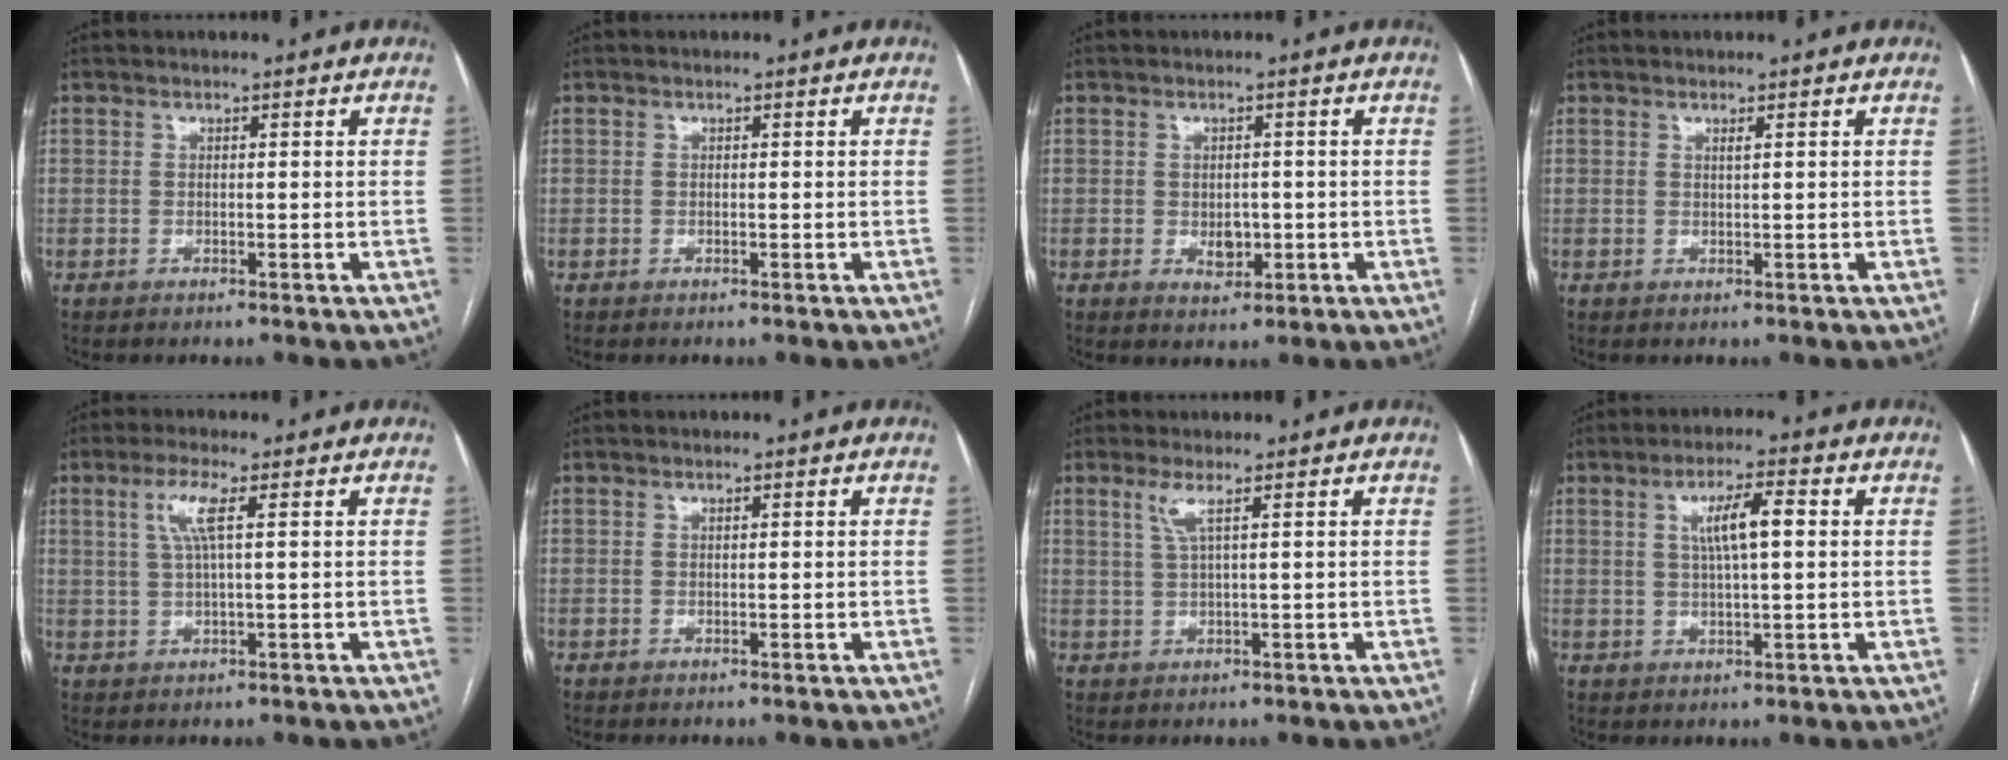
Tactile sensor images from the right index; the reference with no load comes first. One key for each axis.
{"total": 0.0}
{"total": 3.1, "fx": -0.7, "fy": 2.1, "fz": 2.1, "tx": -0.029, "ty": 0.002, "tz": -0.001}
{"total": 0.6, "fx": 0.3, "fy": 0.0, "fz": 0.5, "tx": -0.012, "ty": -0.001, "tz": 0.006}
{"total": 4.6, "fx": 1.5, "fy": 0.4, "fz": 4.3, "tx": -0.094, "ty": 0.005, "tz": 0.032}
{"total": 0.0}
{"total": 2.8, "fx": 1.3, "fy": -0.1, "fz": 2.5, "tx": -0.063, "ty": 0.003, "tz": 0.031}
{"total": 6.2, "fx": 1.4, "fy": 1.0, "fz": 5.9, "tx": -0.108, "ty": 0.010, "tz": 0.027}